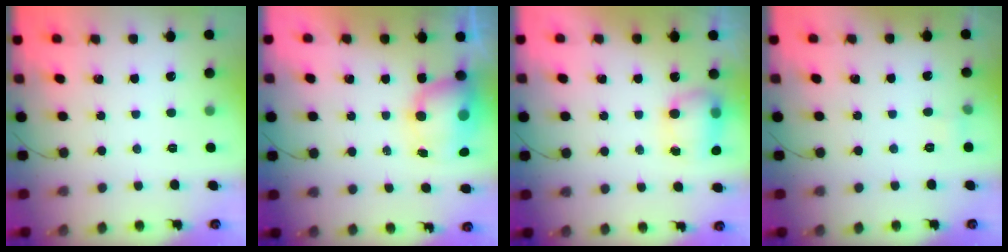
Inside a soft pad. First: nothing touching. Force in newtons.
{"total": 9.0, "press": 8.7, "slide": 2.4}
{"total": 7.7, "press": 7.7, "slide": 0.9}
{"total": 3.0, "press": 2.8, "slide": 1.0}